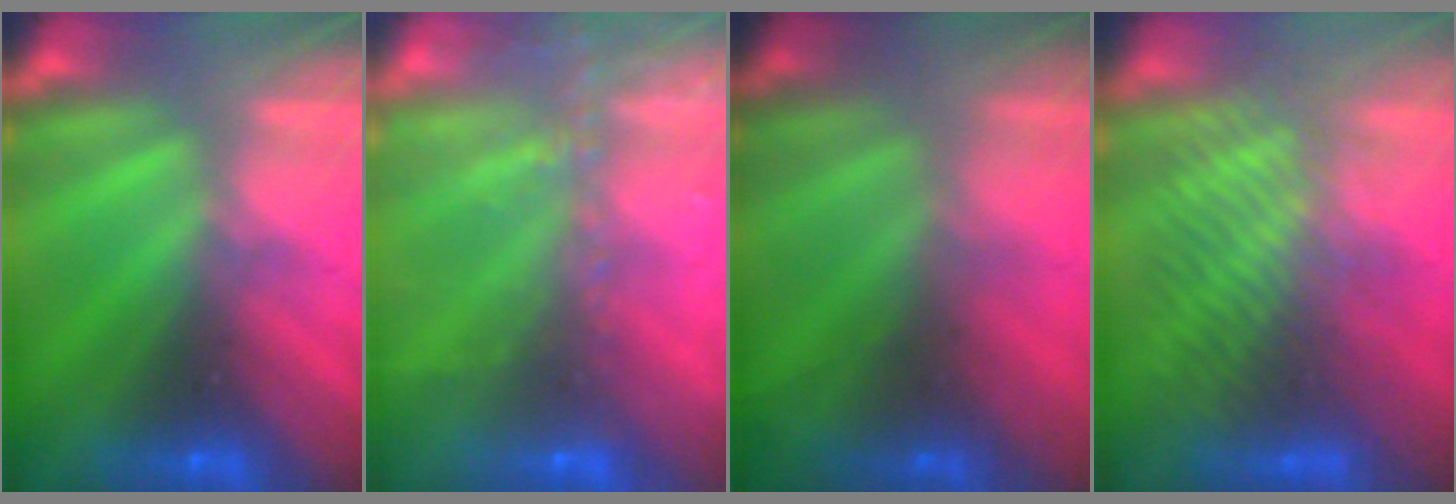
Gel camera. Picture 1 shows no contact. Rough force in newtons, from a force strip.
{"total": 5.8}
{"total": 10.5}
{"total": 4.4}